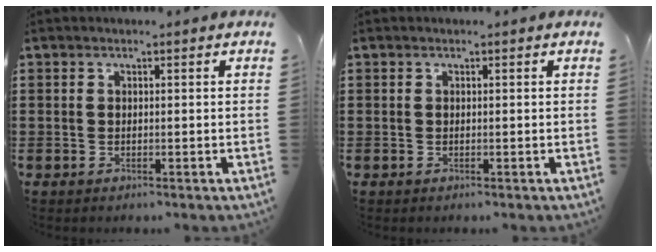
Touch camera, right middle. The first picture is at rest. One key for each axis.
{"total": 0.0}